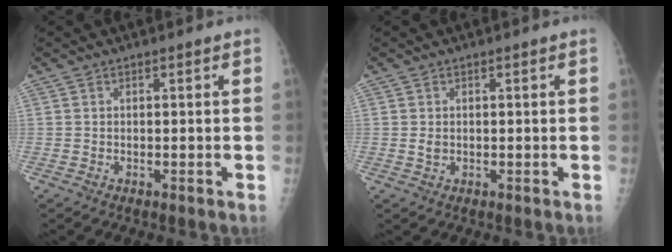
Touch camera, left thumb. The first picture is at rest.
{"total": 1.2, "force": [0.2, 1.0, 0.7], "torque": [-0.010, -0.001, 0.006]}